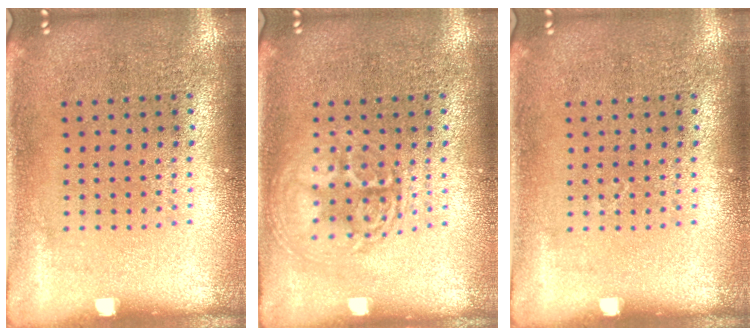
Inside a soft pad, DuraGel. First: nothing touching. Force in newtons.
{"total": 2.9, "press": 2.9, "slide": 0.4}
{"total": 0.0}